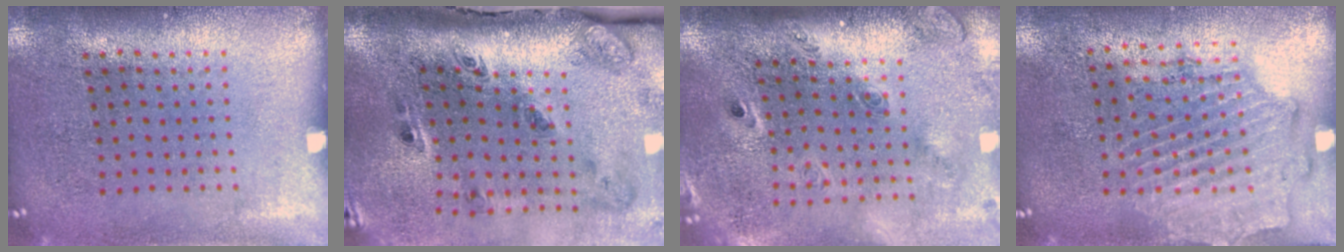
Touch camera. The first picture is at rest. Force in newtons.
{"total": 3.4, "press": 2.1, "slide": 2.7}
{"total": 2.6, "press": 1.9, "slide": 1.8}
{"total": 1.8, "press": 1.6, "slide": 0.7}